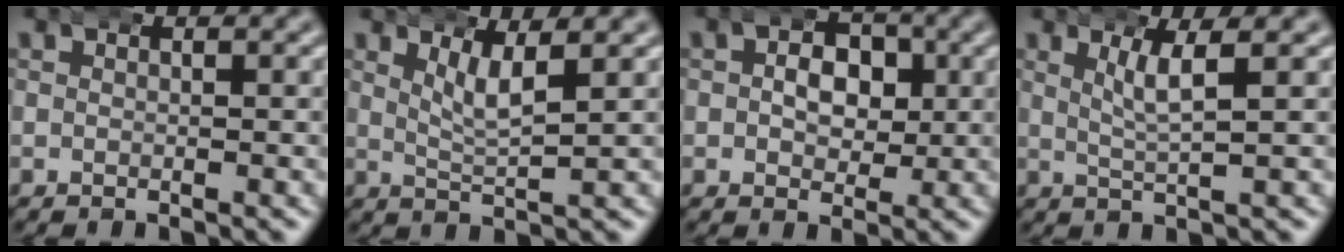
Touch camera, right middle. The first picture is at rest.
{"total": 3.1, "force": [1.8, 0.4, 2.5], "torque": [-0.047, -0.005, 0.035]}
{"total": 3.9, "force": [0.3, 2.9, 2.6], "torque": [-0.029, -0.003, 0.004]}
{"total": 2.6, "force": [1.4, -0.3, 2.2], "torque": [-0.043, 0.001, 0.028]}